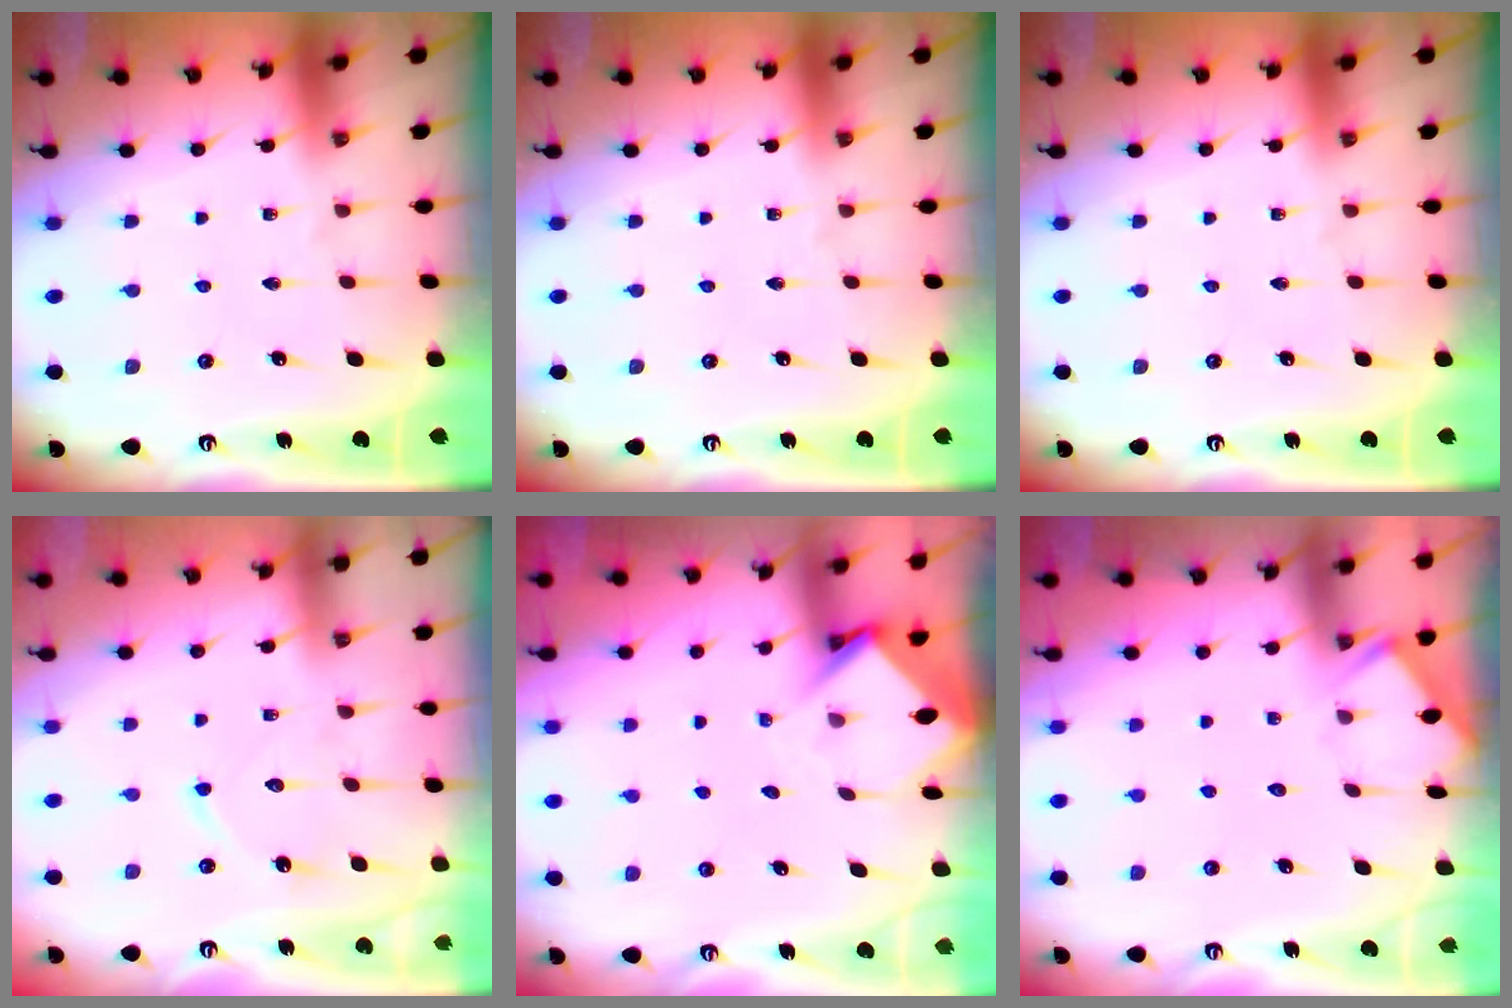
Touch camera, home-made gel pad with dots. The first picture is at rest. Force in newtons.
{"total": 0.0}
{"total": 0.0}
{"total": 7.5, "press": 7.5, "slide": 0.5}
{"total": 3.8, "press": 3.8, "slide": 0.3}
{"total": 3.2, "press": 3.1, "slide": 0.4}